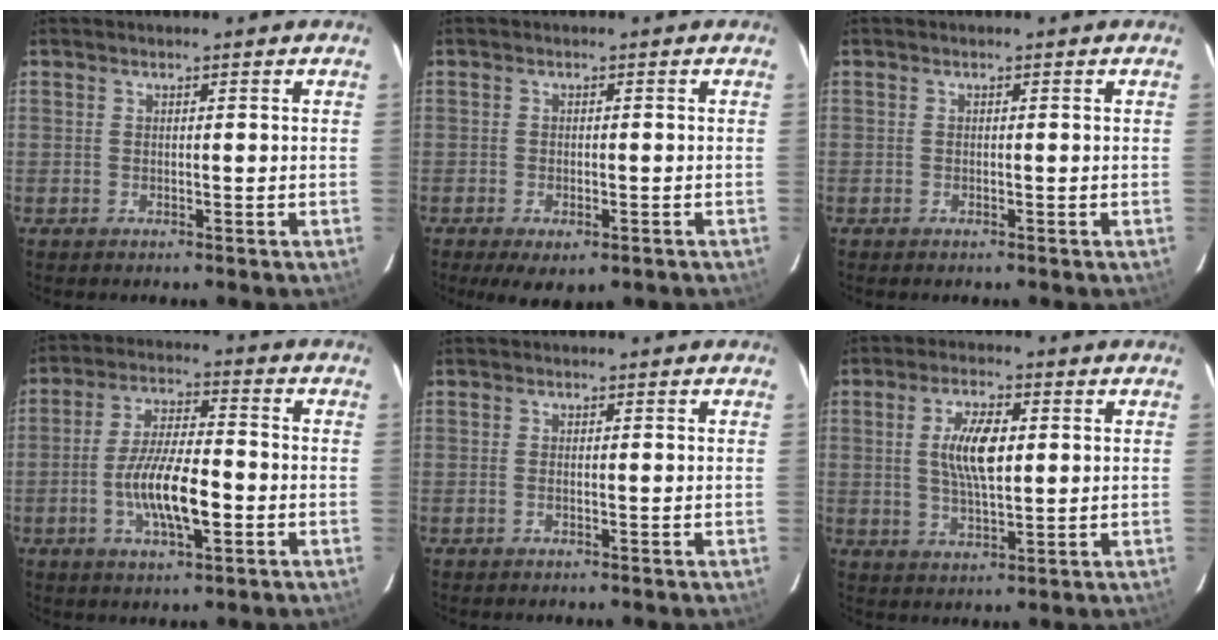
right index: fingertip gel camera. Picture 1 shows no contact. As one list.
[{"total": 6.3, "force": [-3.8, 2.7, 4.2], "torque": [-0.091, -0.025, -0.057]}, {"total": 0.0}, {"total": 11.2, "force": [-3.2, 3.1, 10.3], "torque": [-0.201, -0.003, -0.056]}, {"total": 0.7, "force": [-0.2, 0.1, 0.6], "torque": [-0.013, 0.001, -0.005]}, {"total": 8.4, "force": [1.4, 3.2, 7.6], "torque": [-0.143, 0.005, 0.028]}]